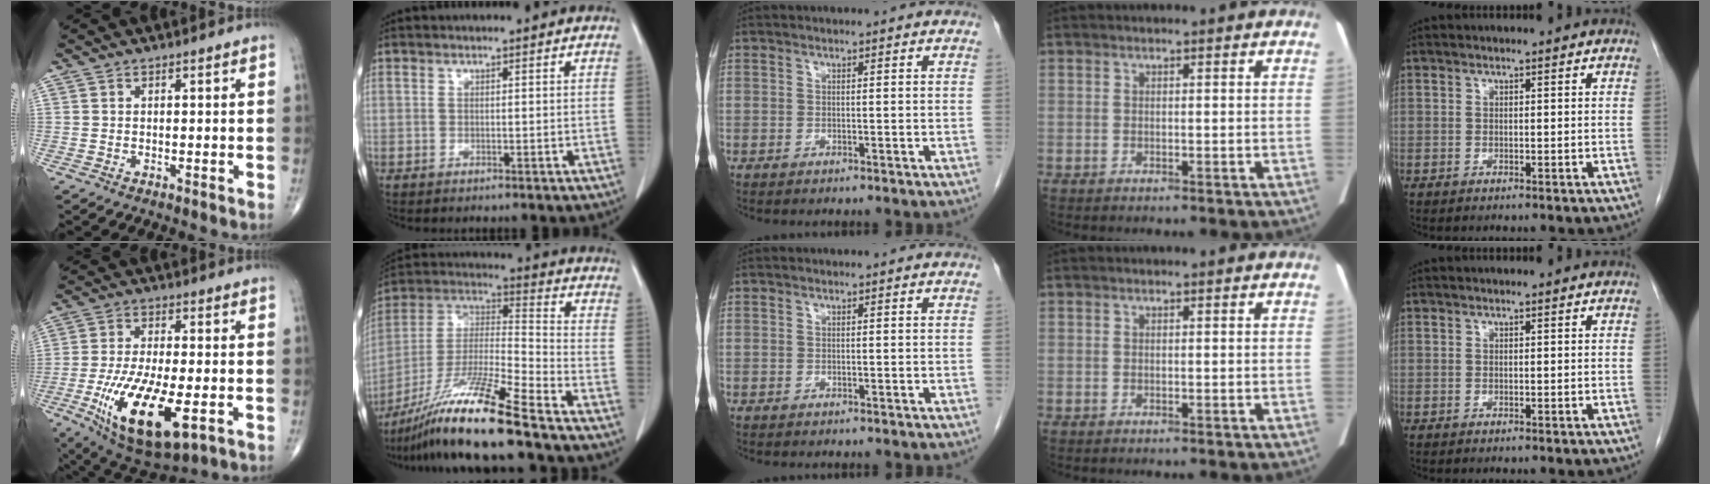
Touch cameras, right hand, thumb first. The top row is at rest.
{"thumb": {"total": 18.2, "force": [-6.0, 6.9, 15.8], "torque": [-0.301, -0.009, -0.088]}, "index": {"total": 17.0, "force": [-12.7, -0.8, 11.2], "torque": [-0.233, -0.024, -0.238]}}